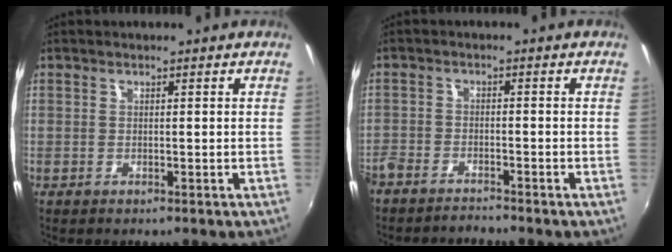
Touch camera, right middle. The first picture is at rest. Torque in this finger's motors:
{"motor_torque": [1.13, -1.01, 0.73, 0.21]}